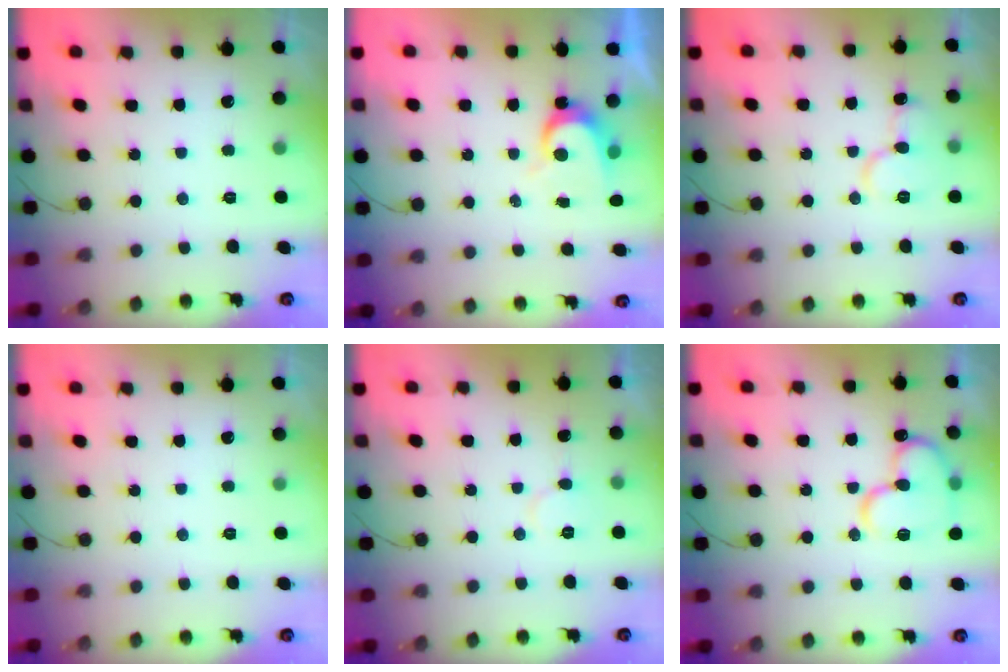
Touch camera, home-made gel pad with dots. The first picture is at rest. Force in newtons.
{"total": 5.5, "press": 5.5, "slide": 0.3}
{"total": 10.2, "press": 10.1, "slide": 1.4}
{"total": 0.0}
{"total": 5.2, "press": 5.1, "slide": 0.4}
{"total": 14.9, "press": 14.8, "slide": 2.0}